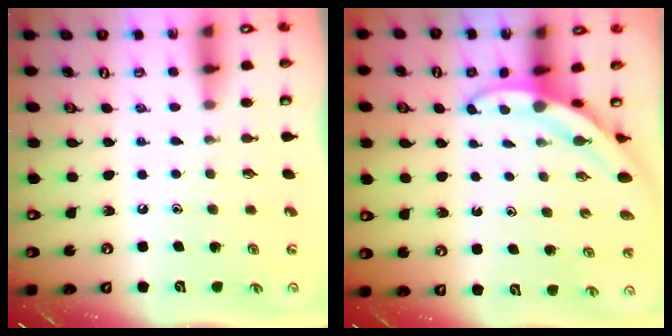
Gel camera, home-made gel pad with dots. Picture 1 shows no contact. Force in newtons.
{"total": 3.8, "press": 3.8, "slide": 0.2}